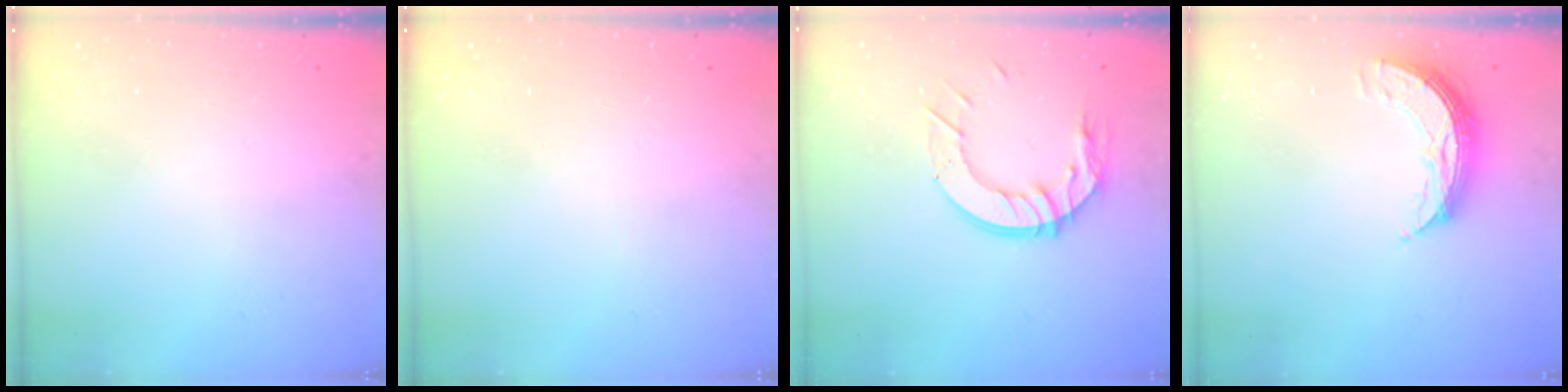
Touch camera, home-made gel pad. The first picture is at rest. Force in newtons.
{"total": 0.0}
{"total": 11.6, "press": 11.6, "slide": 1.2}
{"total": 9.8, "press": 9.8, "slide": 0.6}